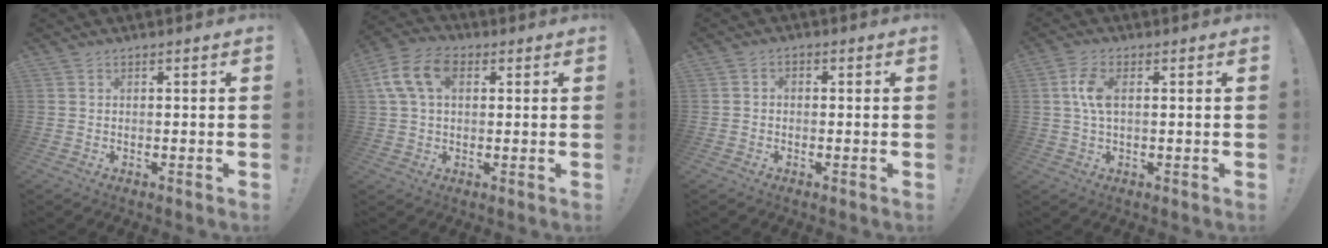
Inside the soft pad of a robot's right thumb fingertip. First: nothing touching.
{"total": 12.5, "force": [3.6, 7.9, 8.9], "torque": [-0.173, 0.003, 0.068]}
{"total": 1.9, "force": [-1.2, 1.2, 0.8], "torque": [-0.013, 0.010, -0.021]}
{"total": 6.6, "force": [0.9, 3.0, 5.8], "torque": [-0.116, 0.001, 0.013]}